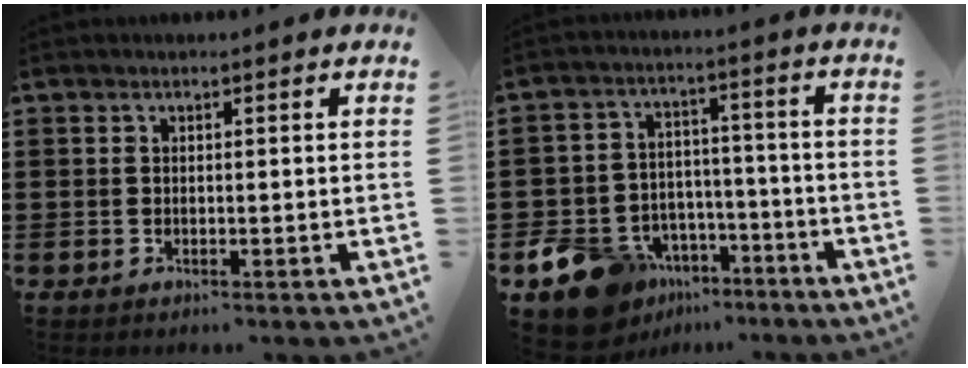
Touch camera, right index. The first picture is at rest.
{"total": 10.6, "force": [-7.0, 7.2, 3.4], "torque": [-0.099, 0.036, -0.128]}